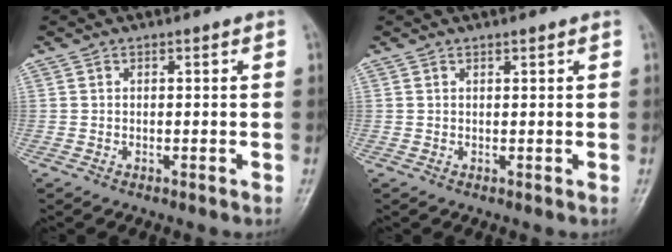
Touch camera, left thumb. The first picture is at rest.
{"total": 0.8, "force": [0.6, 0.1, 0.4], "torque": [-0.007, -0.004, 0.011]}